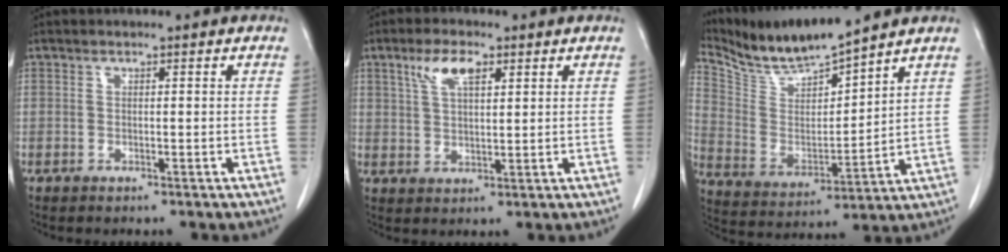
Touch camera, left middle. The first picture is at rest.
{"total": 5.6, "force": [3.0, 2.1, 4.2], "torque": [-0.089, 0.008, 0.059]}
{"total": 11.2, "force": [10.6, -0.5, 3.5], "torque": [-0.083, -0.007, 0.218]}